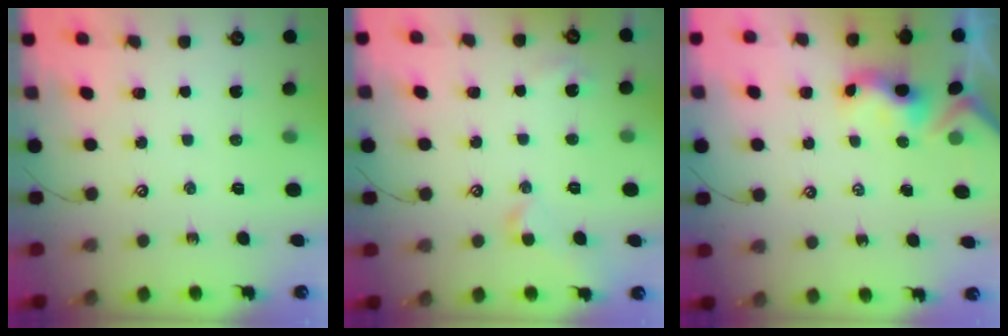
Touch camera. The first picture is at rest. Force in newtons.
{"total": 2.3, "press": 2.2, "slide": 0.6}
{"total": 3.0, "press": 3.0, "slide": 0.4}